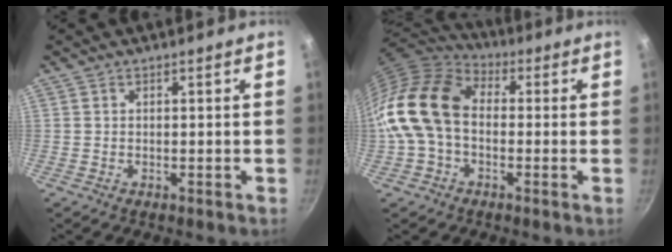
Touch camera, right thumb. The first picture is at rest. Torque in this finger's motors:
{"motor_torque": [2.35, 2.66, 1.05, -0.90, 0.51]}